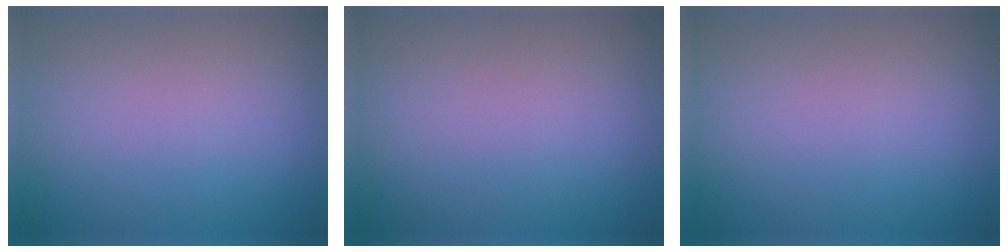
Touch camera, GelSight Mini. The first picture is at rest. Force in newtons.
{"total": 0.0}
{"total": 0.0}